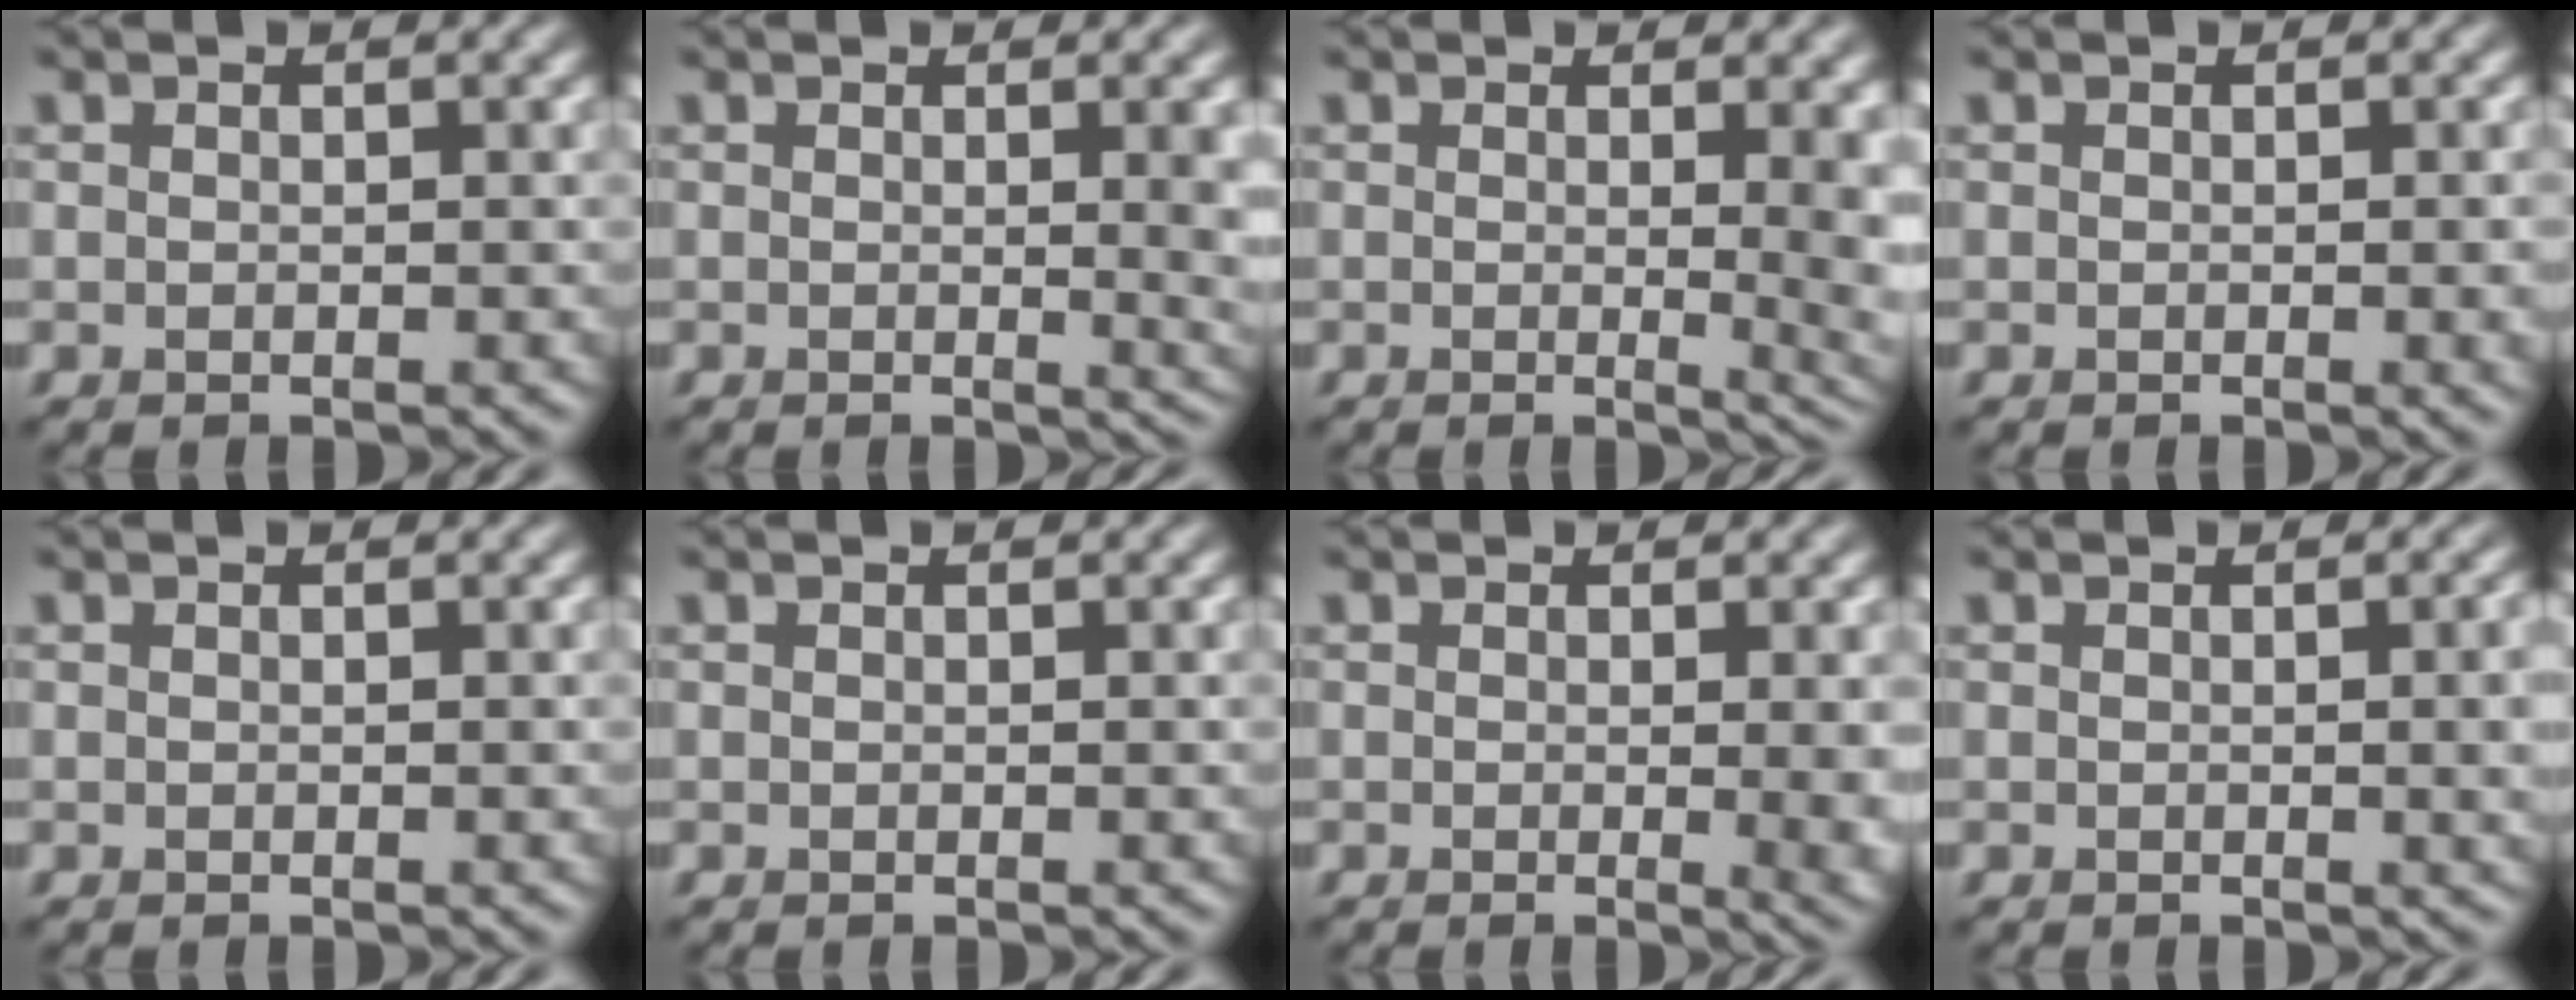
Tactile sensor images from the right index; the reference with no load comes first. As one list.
[{"total": 4.3, "force": [0.3, 1.5, 4.0], "torque": [-0.035, -0.003, 0.005]}, {"total": 7.1, "force": [0.4, 3.4, 6.3], "torque": [-0.023, -0.001, 0.002]}, {"total": 1.8, "force": [-0.1, 0.5, 1.7], "torque": [-0.018, -0.002, -0.004]}, {"total": 0.0}, {"total": 0.0}, {"total": 4.7, "force": [0.0, 1.9, 4.3], "torque": [-0.029, -0.005, 0.001]}, {"total": 3.6, "force": [0.1, 1.1, 3.4], "torque": [-0.034, 0.003, -0.001]}]